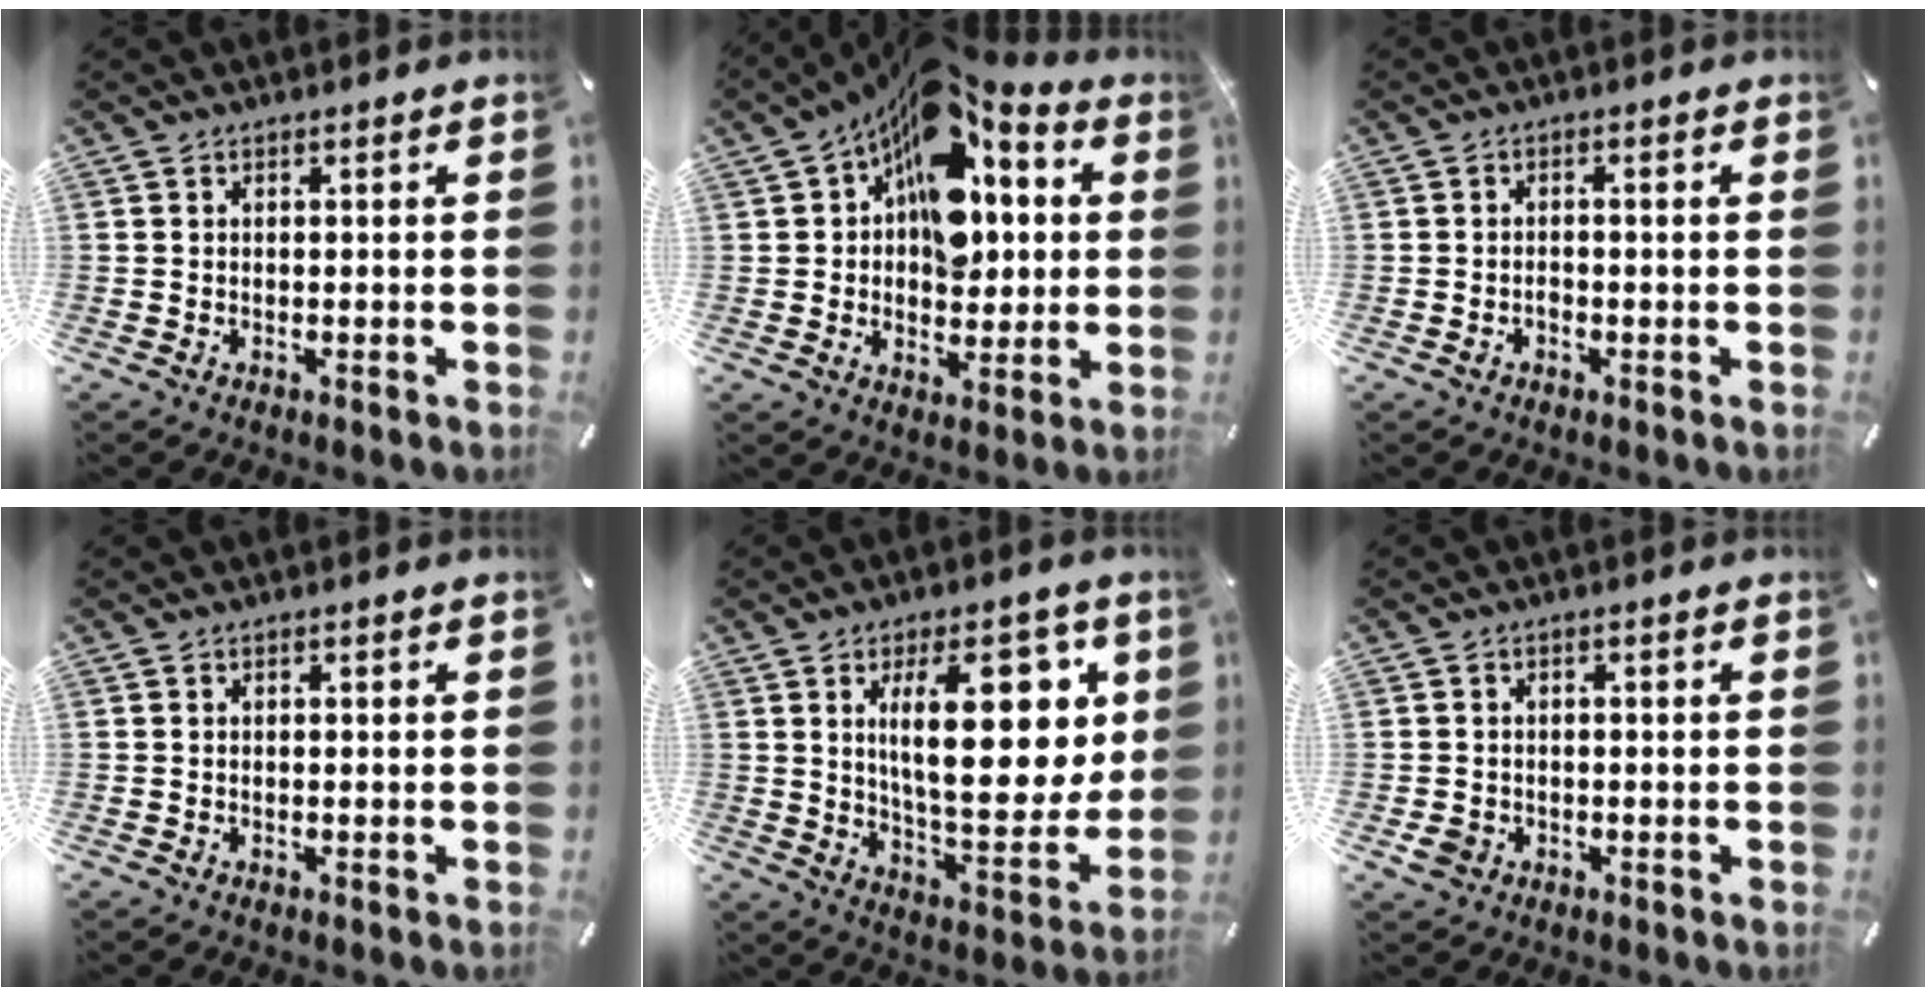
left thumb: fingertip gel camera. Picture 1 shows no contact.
{"total": 16.4, "force": [6.2, 11.3, 10.2], "torque": [-0.144, -0.047, 0.112]}
{"total": 1.4, "force": [-0.6, 0.8, 1.0], "torque": [-0.020, 0.002, -0.012]}
{"total": 0.0}
{"total": 22.2, "force": [7.4, 9.7, 18.5], "torque": [-0.276, -0.026, 0.109]}
{"total": 2.8, "force": [-0.9, 2.4, 1.2], "torque": [-0.026, 0.002, -0.019]}